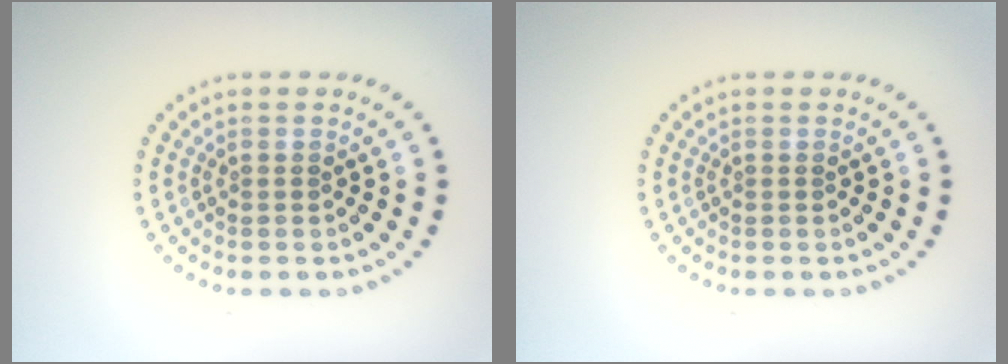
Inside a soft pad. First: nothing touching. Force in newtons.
{"total": 0.0}